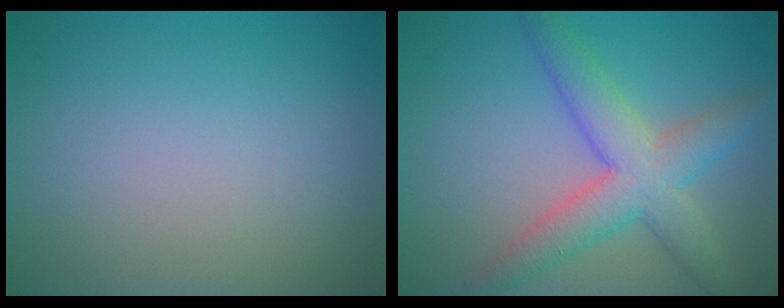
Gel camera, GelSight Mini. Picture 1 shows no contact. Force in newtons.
{"total": 5.9, "press": 5.9, "slide": 0.2}